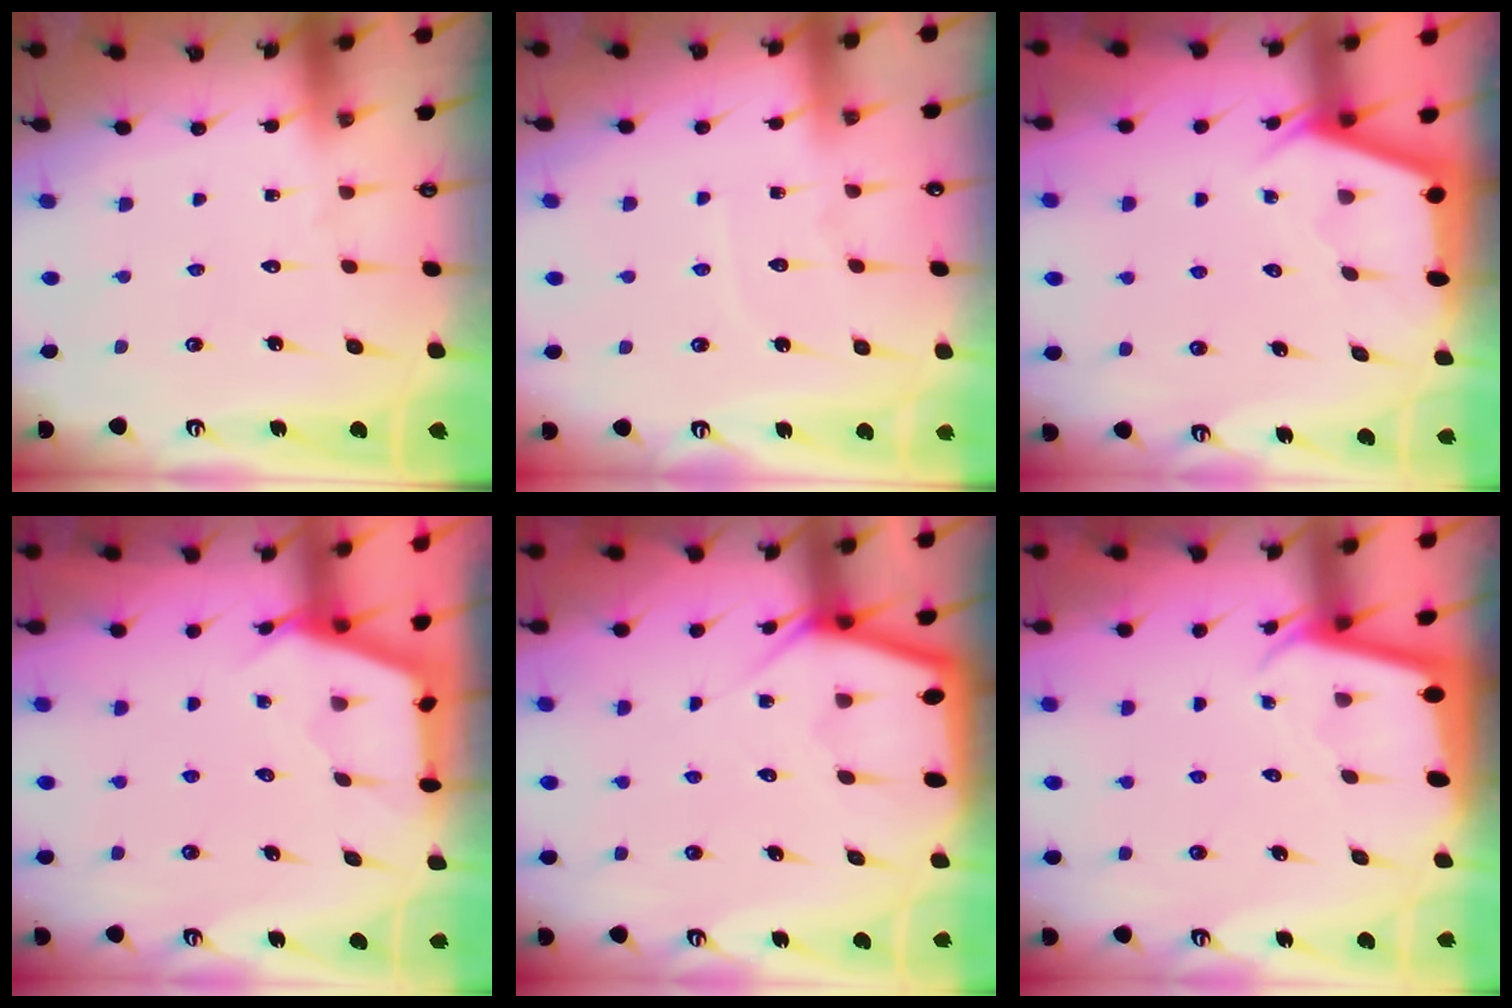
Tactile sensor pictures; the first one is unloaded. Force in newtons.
{"total": 3.9, "press": 3.9, "slide": 0.3}
{"total": 2.7, "press": 2.6, "slide": 0.3}
{"total": 2.9, "press": 2.9, "slide": 0.4}
{"total": 4.8, "press": 4.8, "slide": 0.5}
{"total": 2.2, "press": 2.2, "slide": 0.1}